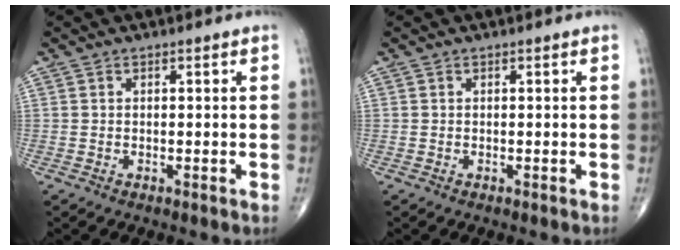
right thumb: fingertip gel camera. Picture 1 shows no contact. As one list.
[{"total": 0.0}]